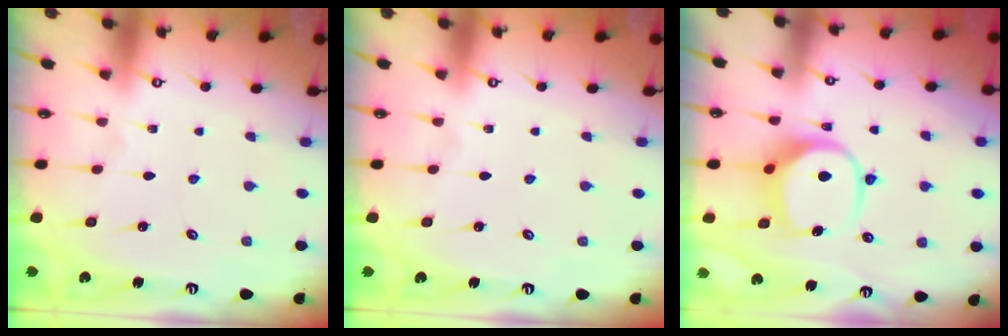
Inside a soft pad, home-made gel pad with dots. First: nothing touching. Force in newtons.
{"total": 0.0}
{"total": 7.7, "press": 7.6, "slide": 0.9}